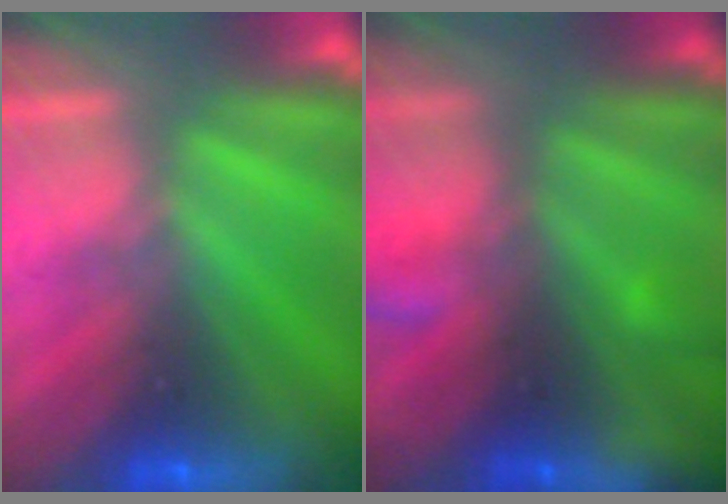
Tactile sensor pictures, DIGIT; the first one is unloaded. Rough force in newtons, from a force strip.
{"total": 7.6}